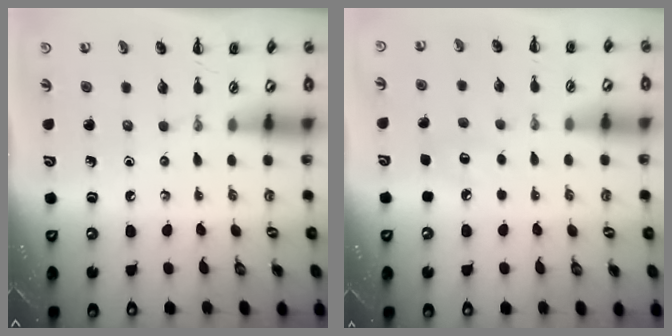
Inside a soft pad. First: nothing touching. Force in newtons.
{"total": 6.3, "press": 6.1, "slide": 1.5}